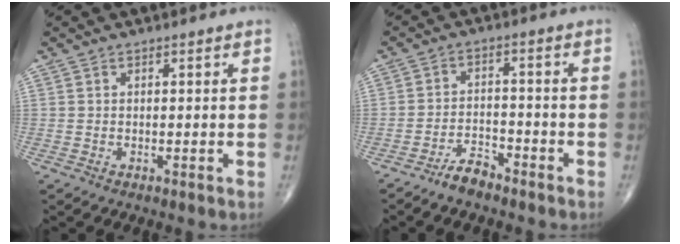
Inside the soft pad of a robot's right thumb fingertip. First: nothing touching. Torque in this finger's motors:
{"motor_torque": [0.69, -0.12, -0.23, -0.29, 0.03]}